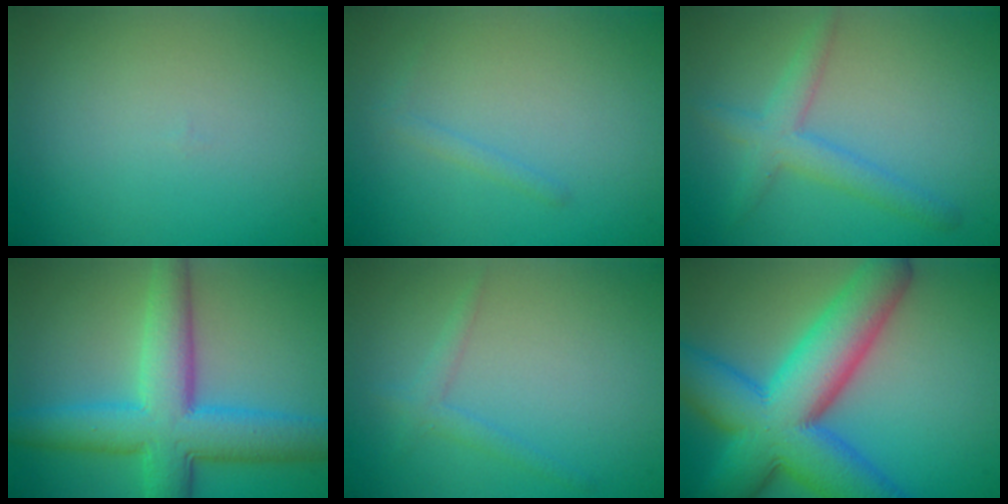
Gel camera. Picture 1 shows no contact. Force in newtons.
{"total": 0.8, "press": 0.8, "slide": 0.0}
{"total": 3.1, "press": 3.1, "slide": 0.1}
{"total": 8.6, "press": 8.6, "slide": 0.5}
{"total": 1.5, "press": 1.5, "slide": 0.0}
{"total": 12.8, "press": 12.8, "slide": 0.5}